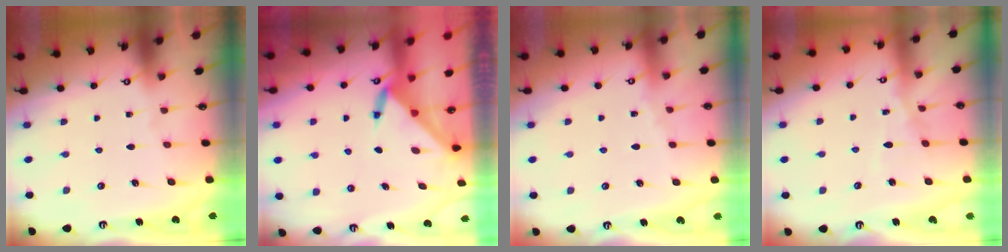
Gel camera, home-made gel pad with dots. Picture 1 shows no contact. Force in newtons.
{"total": 3.6, "press": 3.6, "slide": 0.3}
{"total": 2.2, "press": 2.2, "slide": 0.3}
{"total": 6.2, "press": 6.2, "slide": 0.5}